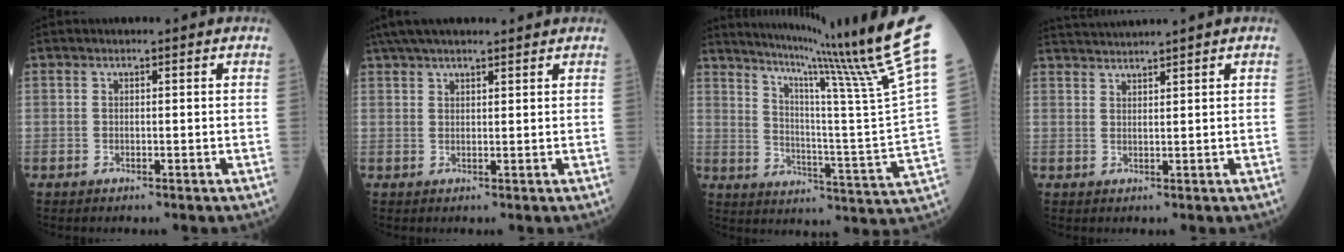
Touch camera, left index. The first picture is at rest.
{"total": 10.9, "force": [9.4, 1.9, 5.2], "torque": [-0.085, 0.049, 0.147]}
{"total": 21.9, "force": [17.6, -4.5, 12.2], "torque": [-0.188, -0.078, 0.239]}
{"total": 5.1, "force": [4.7, -1.5, 1.4], "torque": [-0.023, 0.022, 0.086]}